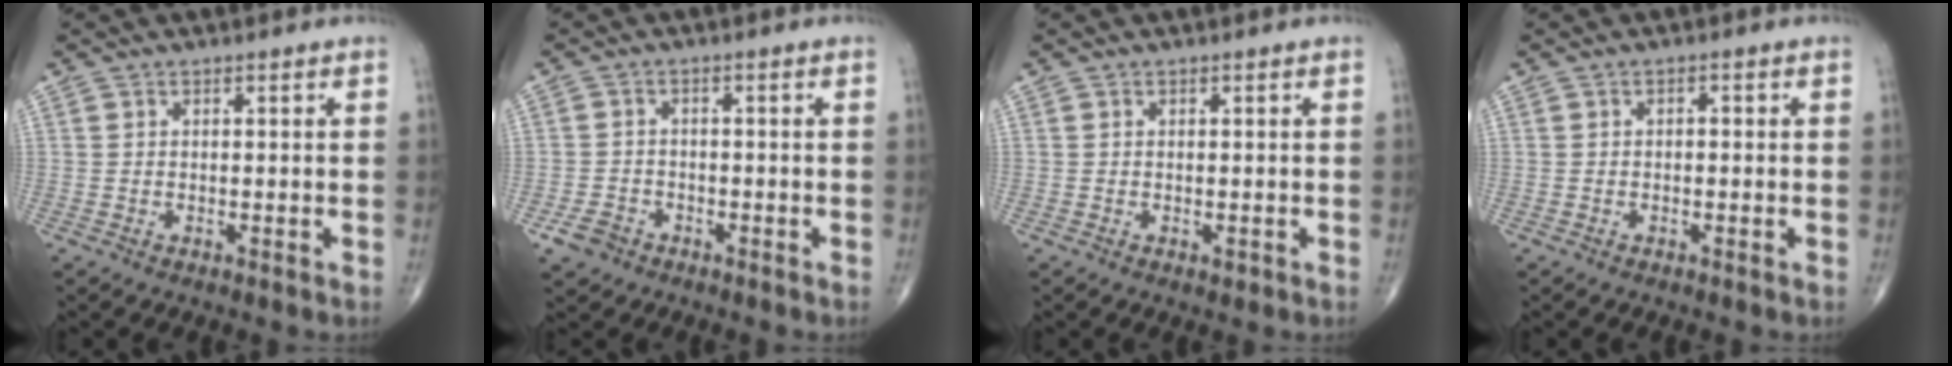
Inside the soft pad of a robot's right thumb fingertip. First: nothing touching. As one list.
[{"total": 3.6, "force": [-2.2, 2.7, 1.1], "torque": [-0.014, 0.013, -0.036]}, {"total": 0.7, "force": [-0.2, 0.5, 0.5], "torque": [-0.005, -0.001, -0.002]}, {"total": 0.9, "force": [-0.1, 0.5, 0.7], "torque": [-0.007, 0.005, -0.003]}]